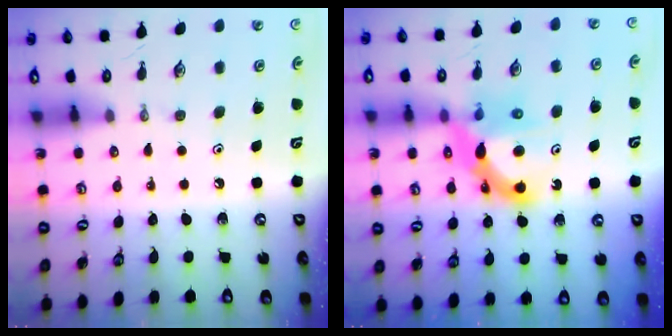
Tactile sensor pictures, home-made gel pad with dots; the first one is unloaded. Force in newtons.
{"total": 11.5, "press": 11.4, "slide": 1.0}